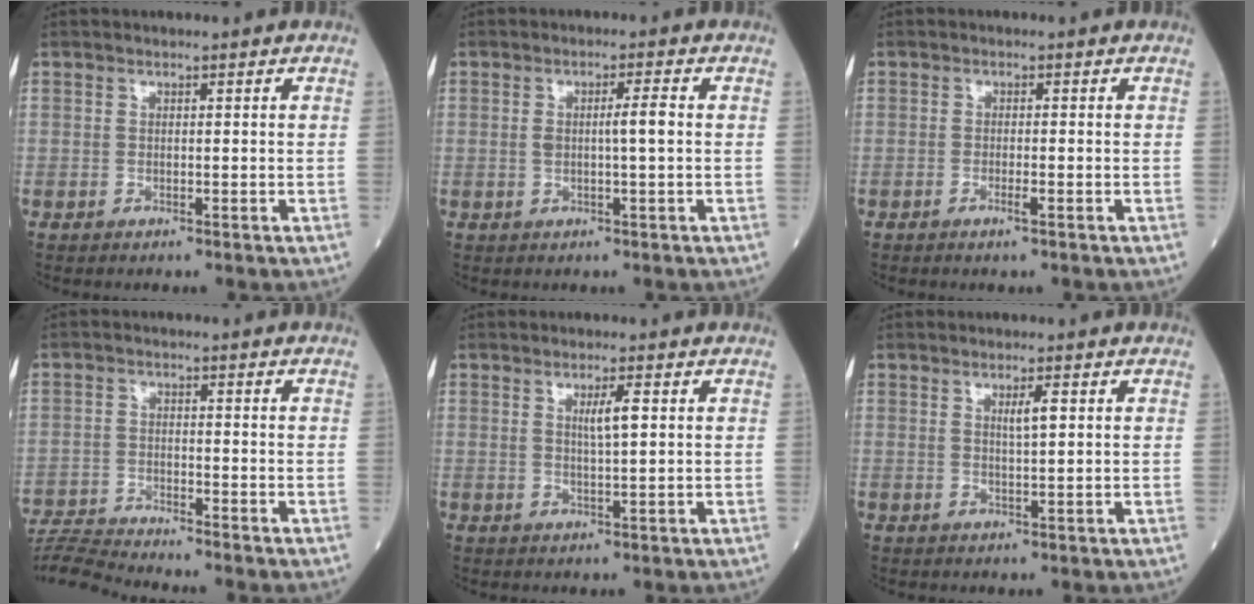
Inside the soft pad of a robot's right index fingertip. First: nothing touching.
{"total": 3.4, "force": [0.2, 0.1, 3.4], "torque": [-0.062, 0.004, 0.005]}
{"total": 1.4, "force": [-0.7, 0.1, 1.2], "torque": [-0.023, -0.002, -0.014]}
{"total": 8.1, "force": [-7.8, -1.8, 0.8], "torque": [-0.017, -0.004, -0.144]}
{"total": 3.1, "force": [1.0, 0.1, 3.0], "torque": [-0.052, -0.002, 0.016]}
{"total": 2.4, "force": [0.8, 0.1, 2.2], "torque": [-0.039, -0.002, 0.013]}